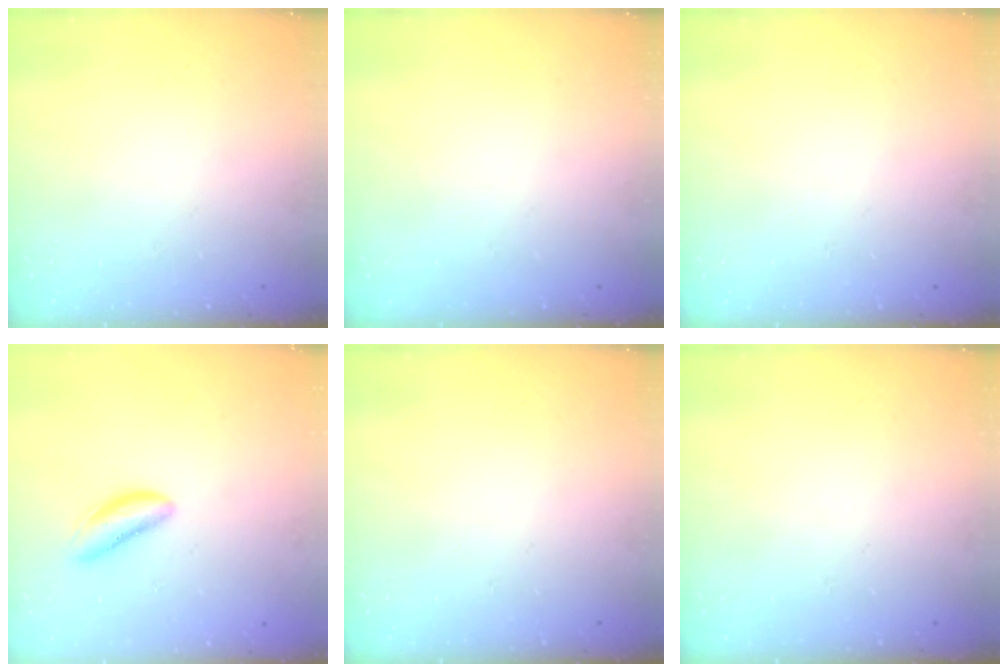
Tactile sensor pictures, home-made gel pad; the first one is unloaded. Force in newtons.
{"total": 0.0}
{"total": 0.0}
{"total": 3.0, "press": 3.0, "slide": 0.1}
{"total": 0.0}
{"total": 0.0}